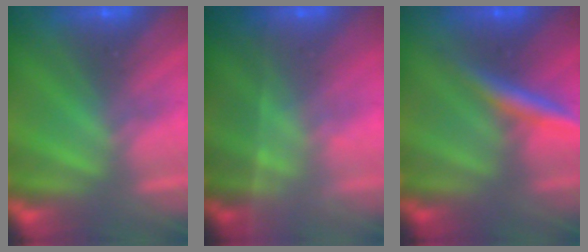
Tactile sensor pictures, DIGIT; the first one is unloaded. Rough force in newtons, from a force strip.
{"total": 1.7}
{"total": 2.4}